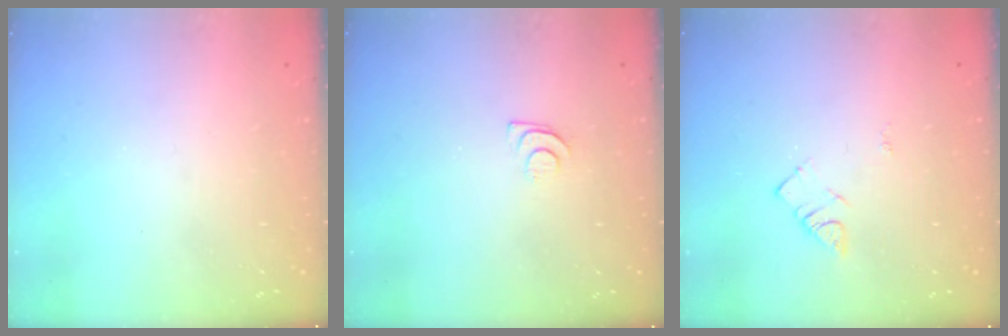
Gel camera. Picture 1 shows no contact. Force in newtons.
{"total": 4.2, "press": 4.2, "slide": 0.5}
{"total": 3.9, "press": 3.9, "slide": 0.5}